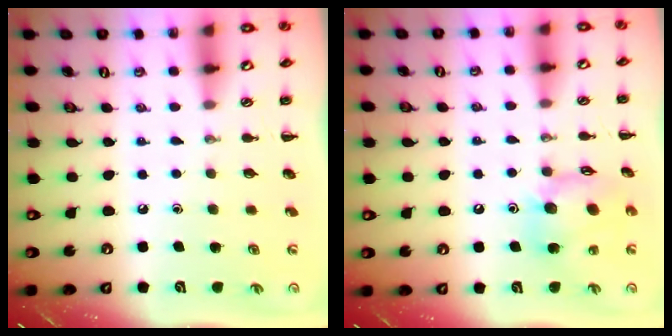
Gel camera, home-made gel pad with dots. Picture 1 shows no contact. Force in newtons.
{"total": 14.2, "press": 14.1, "slide": 1.7}